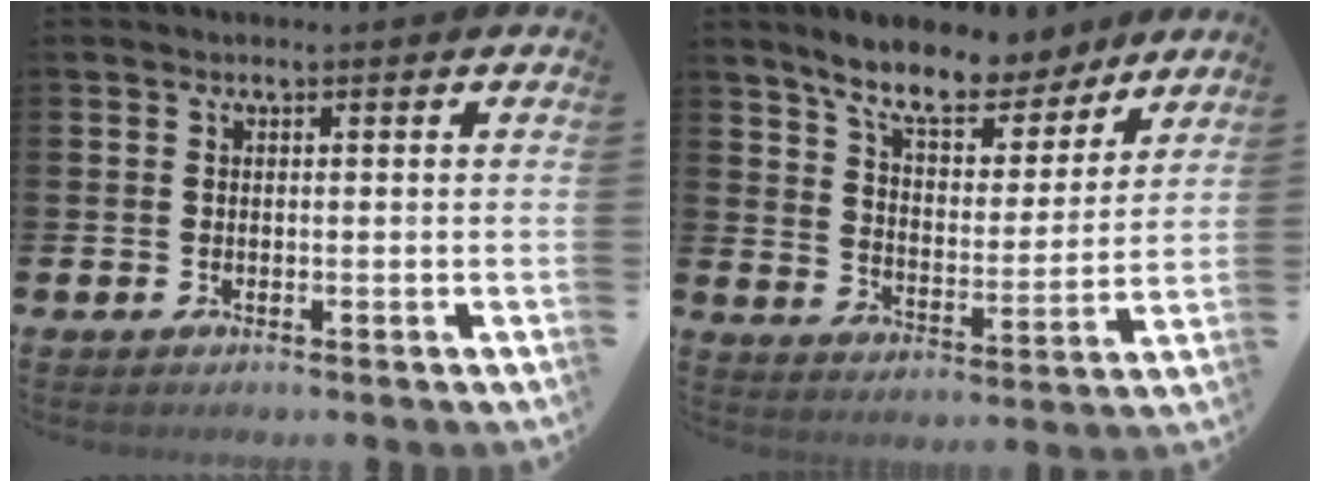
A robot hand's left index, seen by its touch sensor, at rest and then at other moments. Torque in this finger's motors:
{"motor_torque": [2.03, -0.11, 0.96, 0.21]}